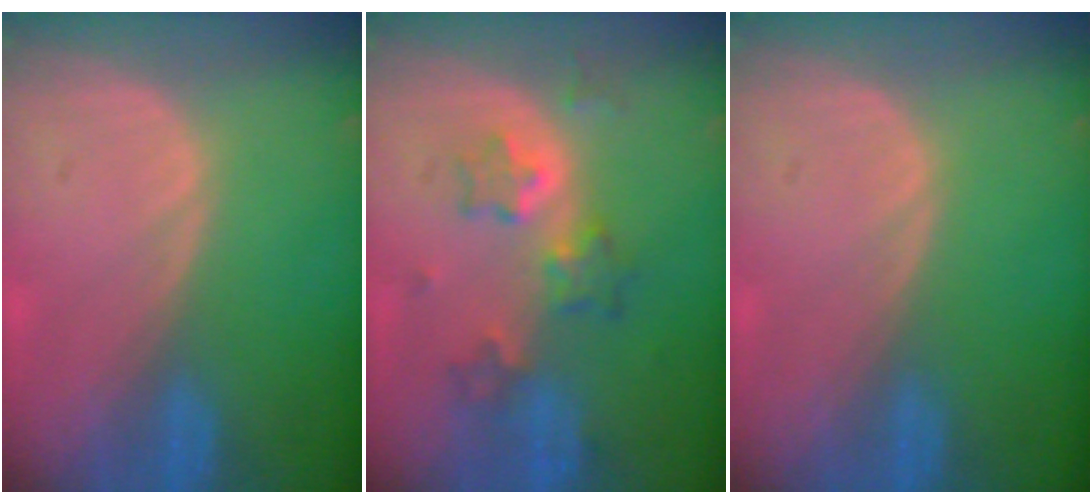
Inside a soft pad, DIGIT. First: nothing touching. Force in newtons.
{"total": 5.8, "press": 5.7, "slide": 1.2}
{"total": 0.0}